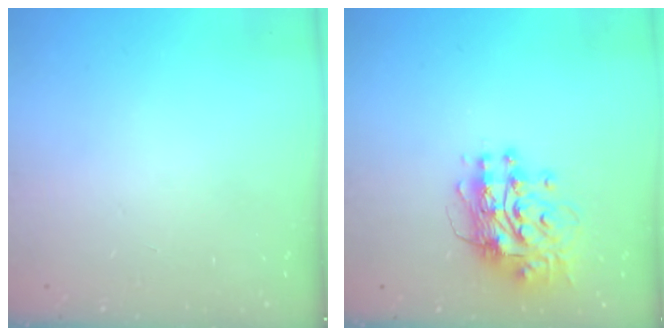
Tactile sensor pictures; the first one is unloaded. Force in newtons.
{"total": 12.3, "press": 12.3, "slide": 1.1}